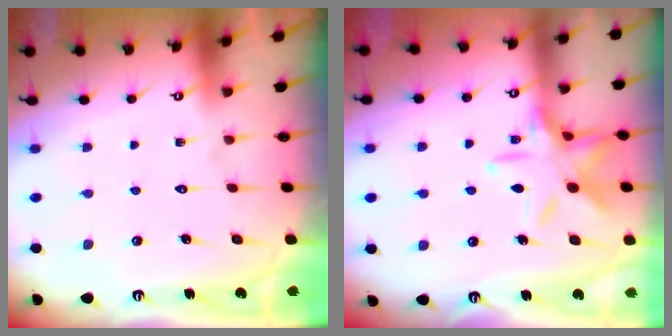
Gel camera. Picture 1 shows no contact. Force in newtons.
{"total": 14.0, "press": 14.0, "slide": 0.9}